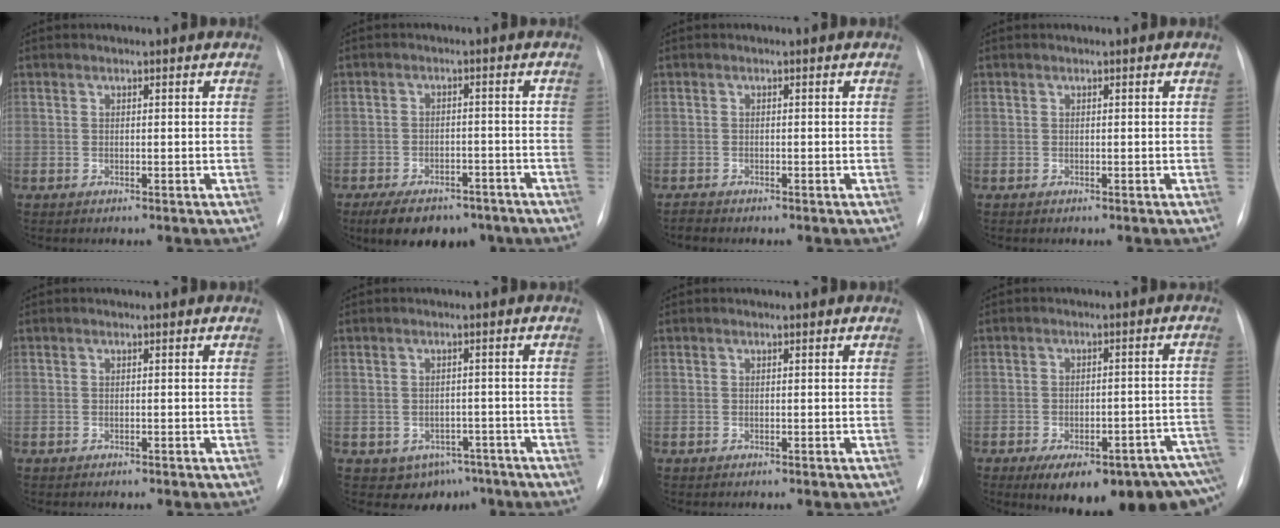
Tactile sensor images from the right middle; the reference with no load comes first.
{"total": 11.1, "force": [-8.1, 5.3, 5.3], "torque": [-0.080, 0.003, -0.114]}
{"total": 0.8, "force": [-0.8, 0.0, 0.1], "torque": [-0.005, -0.004, -0.015]}
{"total": 0.0}
{"total": 0.0}
{"total": 5.4, "force": [-3.4, 4.0, 1.4], "torque": [-0.006, 0.010, -0.037]}
{"total": 0.0}
{"total": 19.3, "force": [-13.1, 6.2, 12.8], "torque": [-0.119, 0.022, -0.158]}